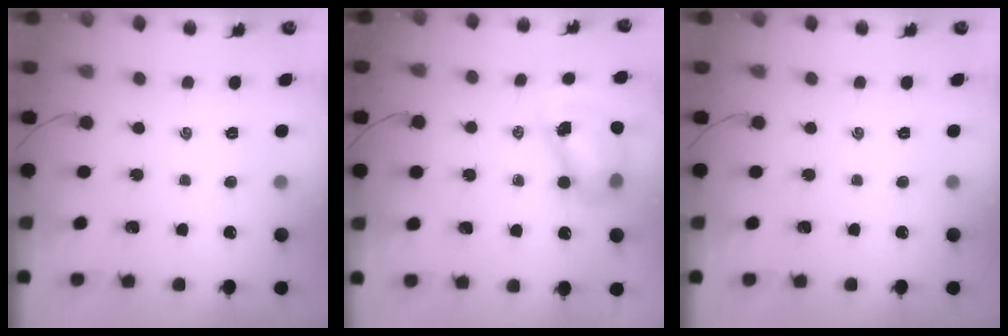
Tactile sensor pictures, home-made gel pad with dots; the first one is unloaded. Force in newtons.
{"total": 9.6, "press": 9.5, "slide": 1.9}
{"total": 0.0}